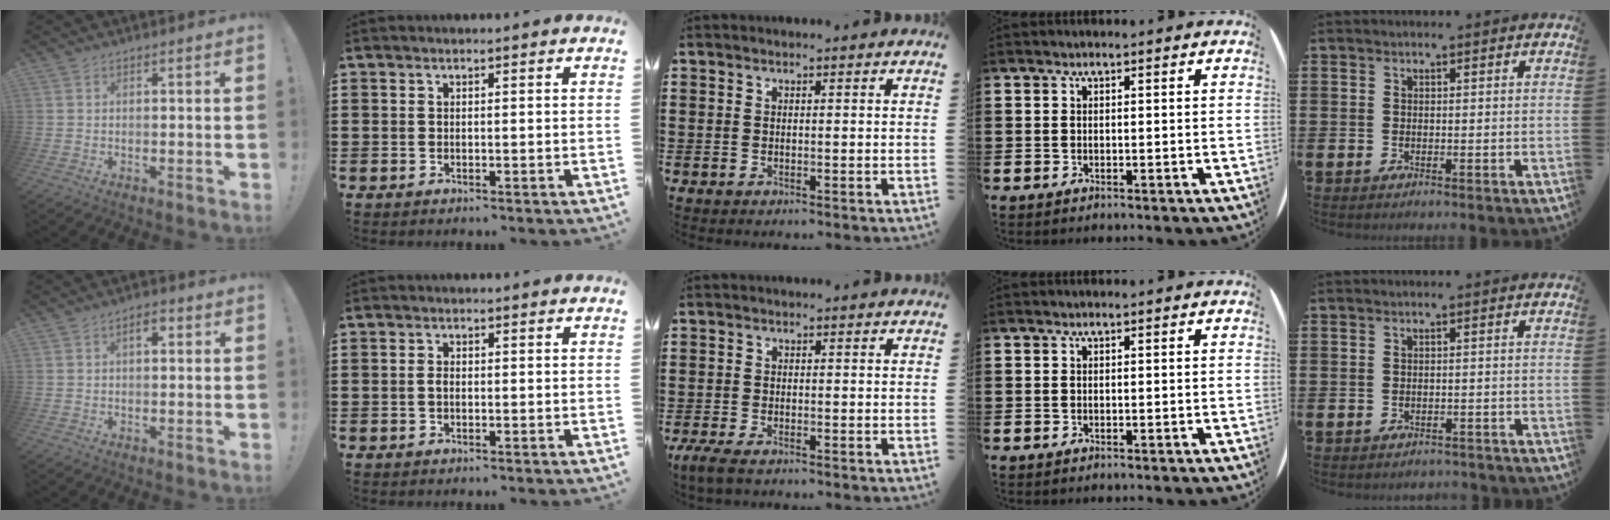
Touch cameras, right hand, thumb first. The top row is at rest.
{"thumb": {"total": 2.8, "force": [0.5, 1.5, 2.3], "torque": [-0.032, 0.004, 0.004]}, "index": {"total": 1.0, "force": [-0.2, 0.4, 0.9], "torque": [-0.026, -0.002, -0.008]}, "middle": {"total": 2.2, "force": [-1.7, 0.6, 1.3], "torque": [-0.039, -0.003, -0.037]}, "little": {"total": 0.8, "force": [-0.8, 0.1, 0.0], "torque": [-0.004, 0.000, -0.018]}}